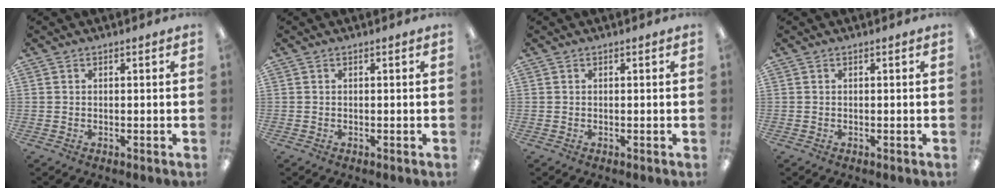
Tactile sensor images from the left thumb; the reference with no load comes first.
{"total": 0.0}
{"total": 0.0}
{"total": 0.0}